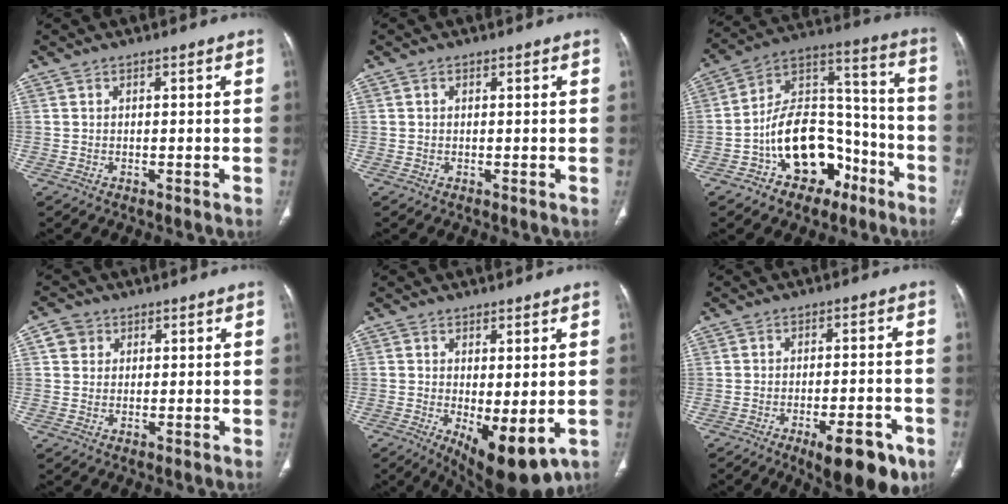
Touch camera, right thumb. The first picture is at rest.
{"total": 0.0}
{"total": 18.0, "force": [-8.2, 11.7, 11.1], "torque": [-0.135, 0.092, -0.131]}
{"total": 3.3, "force": [1.2, 3.0, 1.0], "torque": [-0.005, 0.000, 0.020]}
{"total": 10.5, "force": [-2.8, 4.1, 9.3], "torque": [-0.134, -0.020, -0.026]}
{"total": 11.6, "force": [-6.4, 3.8, 8.9], "torque": [-0.106, 0.020, -0.083]}